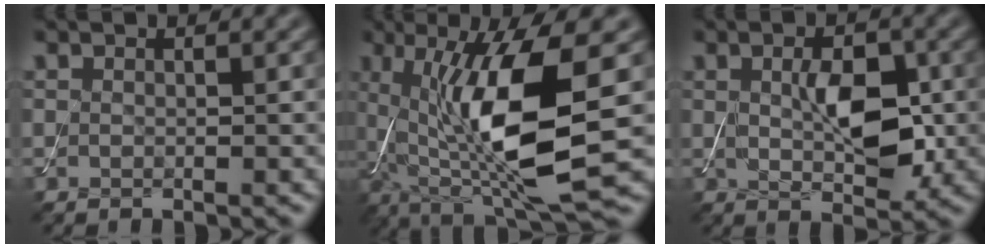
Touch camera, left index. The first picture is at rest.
{"total": 12.1, "force": [0.4, 3.1, 11.7], "torque": [-0.201, -0.015, 0.018]}
{"total": 5.0, "force": [0.4, 2.6, 4.3], "torque": [-0.081, -0.001, 0.012]}